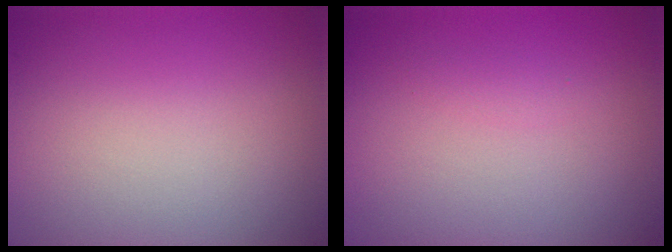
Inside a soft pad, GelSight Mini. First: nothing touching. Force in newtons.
{"total": 0.6, "press": 0.6, "slide": 0.0}